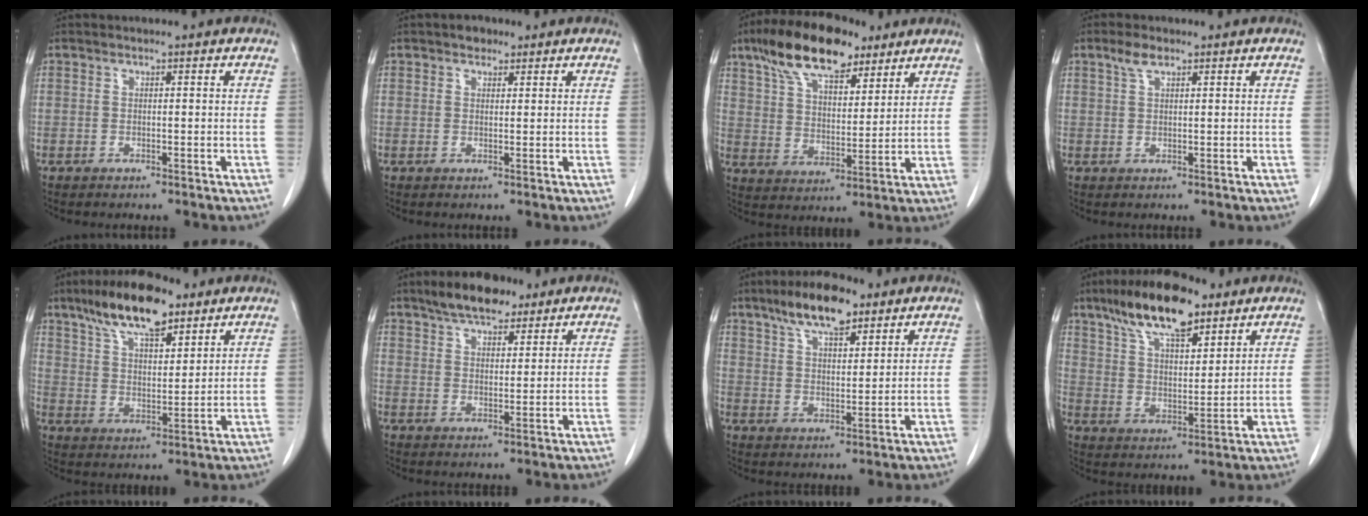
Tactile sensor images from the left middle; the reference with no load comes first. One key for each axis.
{"total": 2.0, "fx": 1.5, "fy": 1.2, "fz": 0.7, "tx": -0.014, "ty": 0.005, "tz": 0.021}
{"total": 15.3, "fx": 10.7, "fy": 5.8, "fz": 9.4, "tx": -0.171, "ty": 0.026, "tz": 0.190}
{"total": 2.4, "fx": 1.6, "fy": 0.9, "fz": 1.5, "tx": -0.037, "ty": 0.006, "tz": 0.035}
{"total": 12.8, "fx": 9.0, "fy": 3.8, "fz": 8.3, "tx": -0.149, "ty": 0.010, "tz": 0.160}
{"total": 8.8, "fx": 6.6, "fy": 3.1, "fz": 4.8, "tx": -0.081, "ty": 0.011, "tz": 0.114}
{"total": 9.8, "fx": 6.9, "fy": 2.9, "fz": 6.4, "tx": -0.117, "ty": 0.009, "tz": 0.122}
{"total": 13.8, "fx": 9.7, "fy": 4.2, "fz": 9.0, "tx": -0.161, "ty": 0.012, "tz": 0.173}